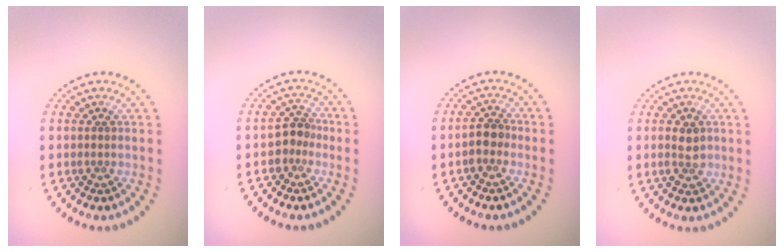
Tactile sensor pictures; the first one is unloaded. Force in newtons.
{"total": 1.9, "press": 1.6, "slide": 1.1}
{"total": 1.7, "press": 1.6, "slide": 0.8}
{"total": 1.9, "press": 1.9, "slide": 0.4}